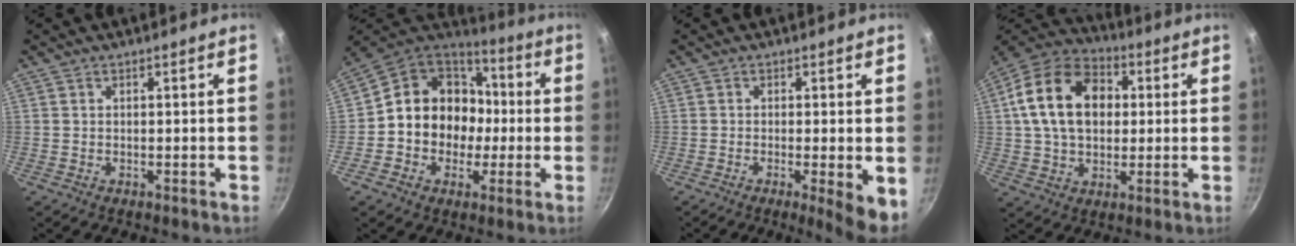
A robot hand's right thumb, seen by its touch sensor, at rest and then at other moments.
{"total": 17.0, "force": [-0.6, 14.6, 8.6], "torque": [-0.101, 0.044, -0.016]}
{"total": 6.0, "force": [-1.5, 0.8, 5.7], "torque": [-0.076, -0.008, -0.020]}
{"total": 18.9, "force": [3.3, 13.4, 12.9], "torque": [-0.199, 0.024, 0.043]}